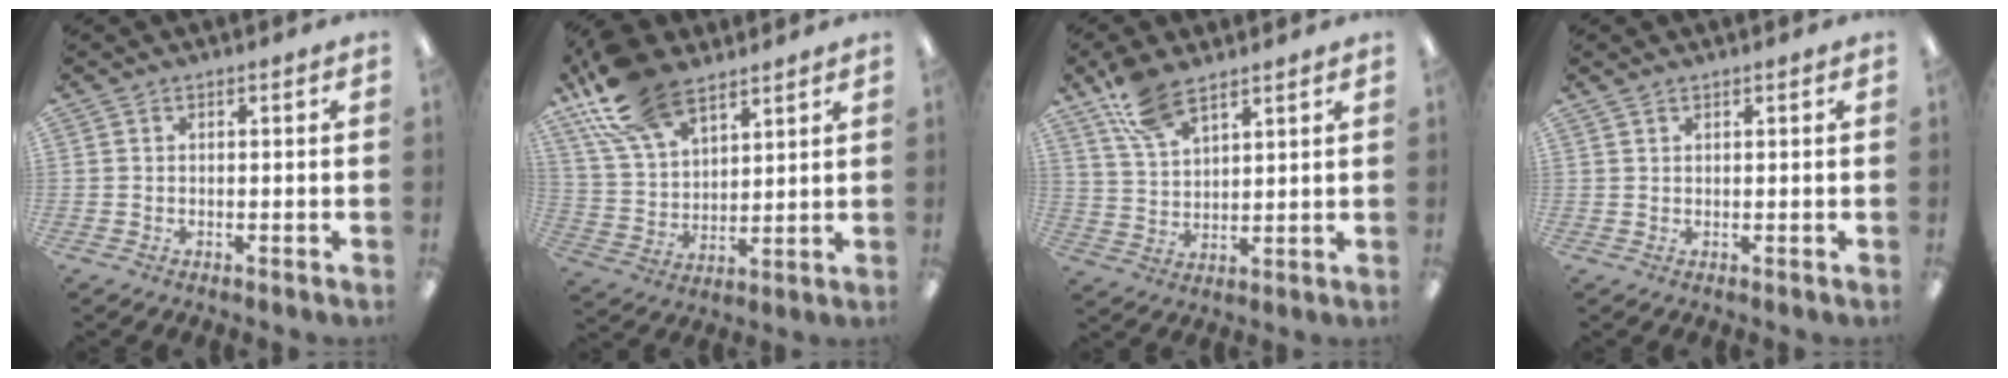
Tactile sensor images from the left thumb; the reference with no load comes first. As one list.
[{"total": 17.4, "force": [11.8, 8.8, 9.3], "torque": [-0.199, -0.042, 0.219]}, {"total": 10.1, "force": [7.3, 4.2, 5.5], "torque": [-0.117, -0.023, 0.137]}, {"total": 1.2, "force": [1.0, 0.6, 0.5], "torque": [-0.012, 0.000, 0.018]}]